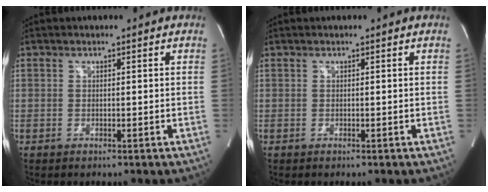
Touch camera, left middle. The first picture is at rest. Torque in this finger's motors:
{"motor_torque": [0.12, -0.09, 0.04, 0.01]}